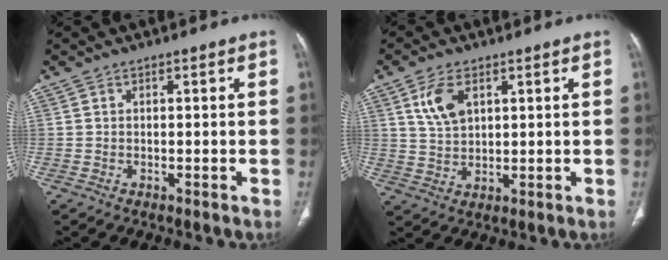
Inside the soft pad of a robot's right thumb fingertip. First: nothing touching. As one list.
[{"total": 6.4, "force": [2.8, 3.5, 4.5], "torque": [-0.086, -0.010, 0.063]}]